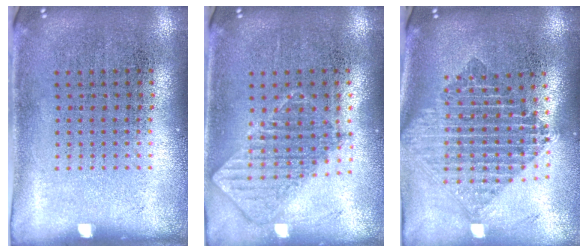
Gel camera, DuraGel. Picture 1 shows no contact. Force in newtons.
{"total": 0.9, "press": 0.9, "slide": 0.1}
{"total": 2.2, "press": 1.7, "slide": 1.4}